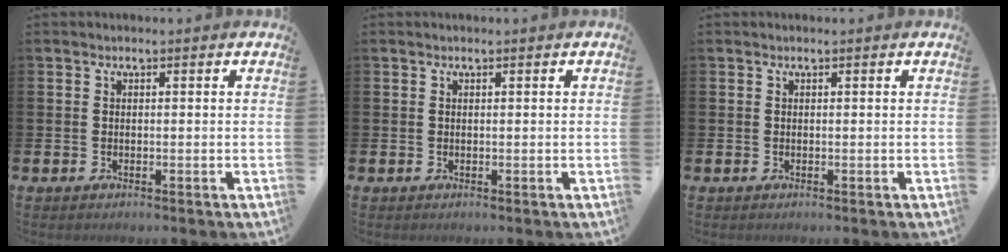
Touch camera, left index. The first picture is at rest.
{"total": 0.0}
{"total": 0.0}